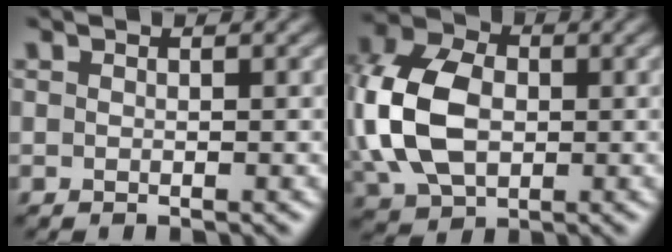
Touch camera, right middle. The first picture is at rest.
{"total": 9.8, "force": [0.2, 7.0, 6.9], "torque": [-0.171, 0.013, -0.005]}